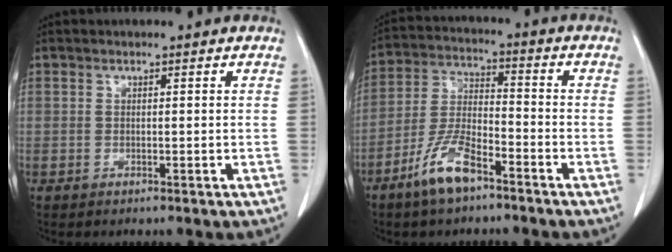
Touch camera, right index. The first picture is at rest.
{"total": 9.2, "force": [-6.1, 2.6, 6.4], "torque": [-0.142, -0.004, -0.118]}